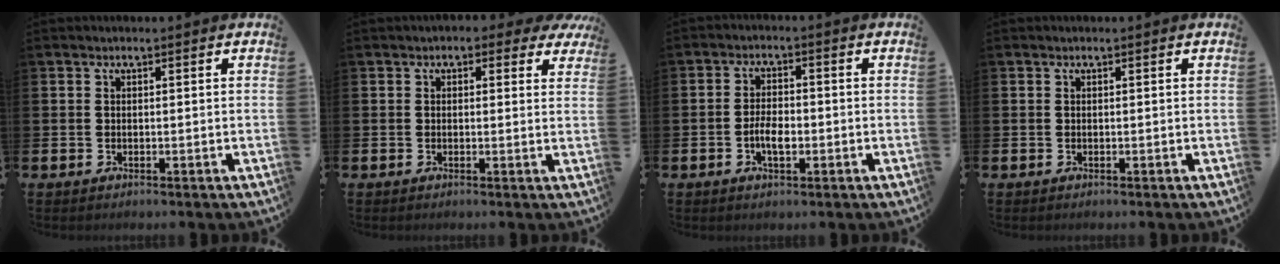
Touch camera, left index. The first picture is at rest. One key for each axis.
{"total": 1.5, "fx": 1.0, "fy": 1.1, "fz": 0.6, "tx": -0.007, "ty": 0.004, "tz": 0.013}
{"total": 3.4, "fx": -0.9, "fy": 1.6, "fz": 2.8, "tx": -0.042, "ty": 0.002, "tz": -0.020}
{"total": 0.0}